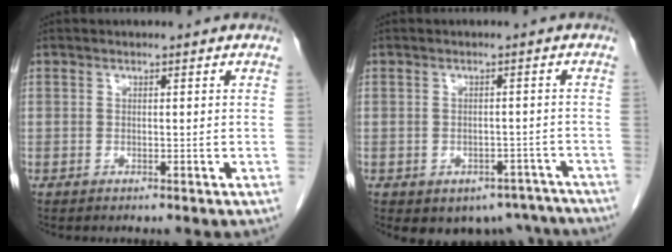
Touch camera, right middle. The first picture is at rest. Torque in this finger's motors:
{"motor_torque": [0.87, -0.85, 0.08, 0.05]}